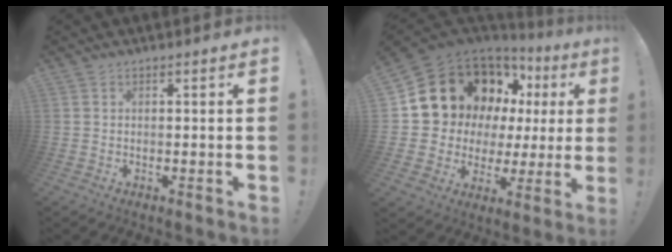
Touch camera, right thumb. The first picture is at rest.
{"total": 16.9, "force": [9.5, 10.9, 8.7], "torque": [-0.132, -0.071, 0.194]}